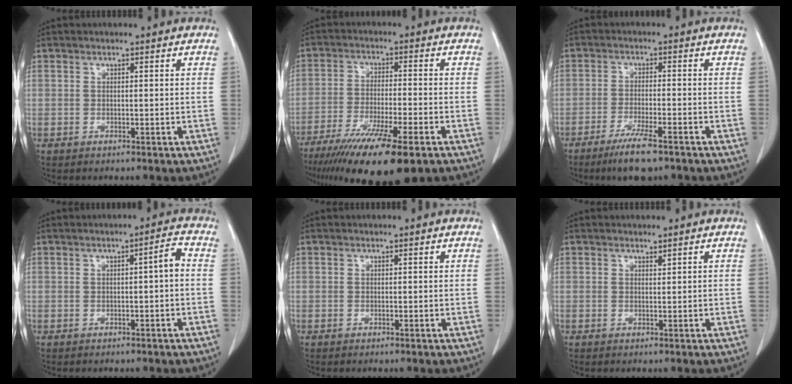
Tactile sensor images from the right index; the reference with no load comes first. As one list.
[{"total": 15.5, "force": [-10.5, 1.6, 11.4], "torque": [-0.182, -0.042, -0.170]}, {"total": 6.7, "force": [-4.7, 0.7, 4.7], "torque": [-0.084, -0.014, -0.076]}, {"total": 2.3, "force": [0.0, 0.1, 2.3], "torque": [-0.034, 0.006, 0.000]}, {"total": 0.0}, {"total": 0.6, "force": [0.5, -0.1, 0.1], "torque": [-0.009, -0.006, 0.011]}]